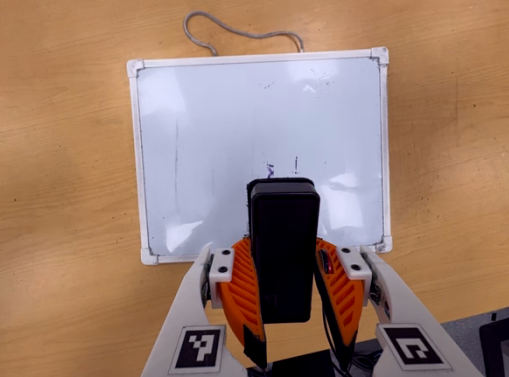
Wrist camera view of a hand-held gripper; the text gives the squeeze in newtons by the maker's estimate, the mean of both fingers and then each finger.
{"total": 7.8, "left": 6.5, "right": 9.2}